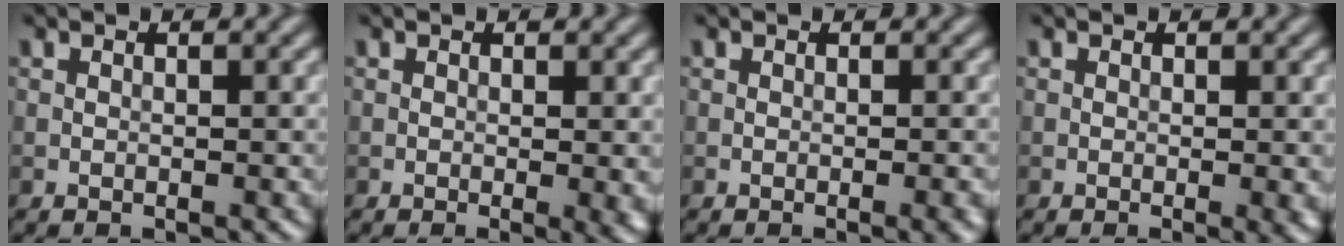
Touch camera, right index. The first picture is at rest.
{"total": 2.1, "force": [-0.3, 0.3, 2.1], "torque": [-0.024, -0.006, -0.005]}
{"total": 1.5, "force": [-0.6, 0.3, 1.4], "torque": [-0.014, 0.000, -0.008]}
{"total": 1.4, "force": [-0.2, 0.2, 1.4], "torque": [-0.017, -0.007, -0.004]}